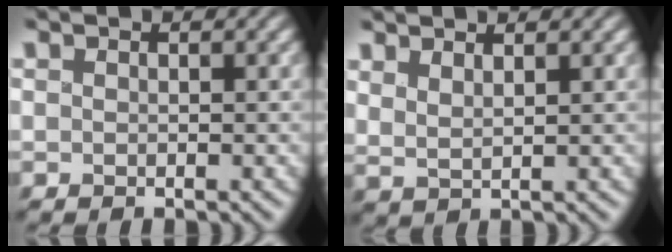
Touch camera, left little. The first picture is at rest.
{"total": 2.5, "force": [1.7, 0.8, 1.7], "torque": [-0.016, 0.005, 0.018]}